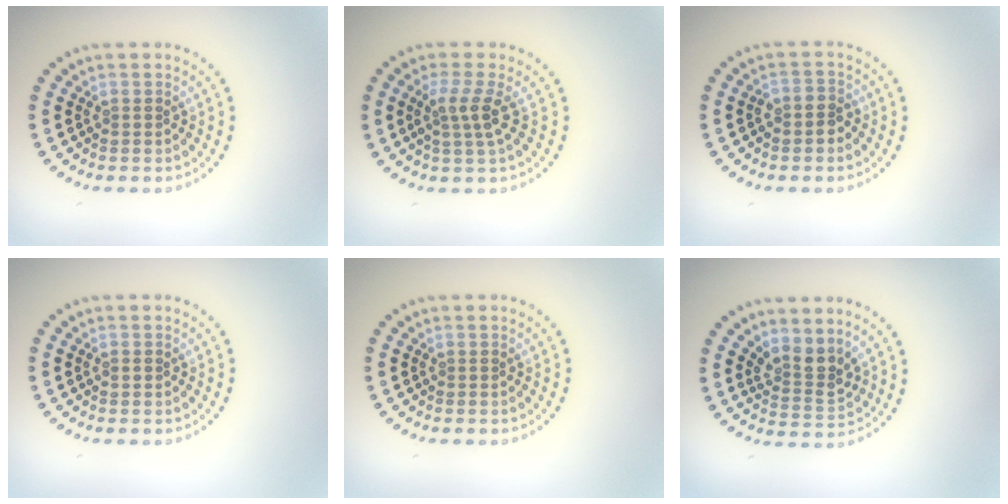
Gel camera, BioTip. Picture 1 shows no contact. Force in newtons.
{"total": 2.4, "press": 1.9, "slide": 1.5}
{"total": 1.9, "press": 1.7, "slide": 0.8}
{"total": 0.8, "press": 0.8, "slide": 0.0}
{"total": 0.0}
{"total": 2.8, "press": 2.2, "slide": 1.8}